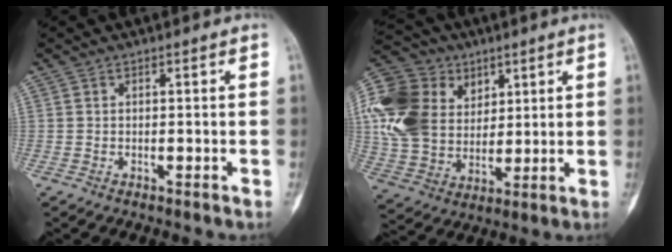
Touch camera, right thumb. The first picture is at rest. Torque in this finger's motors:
{"motor_torque": [0.52, 2.69, 1.05, 0.64, 0.15]}